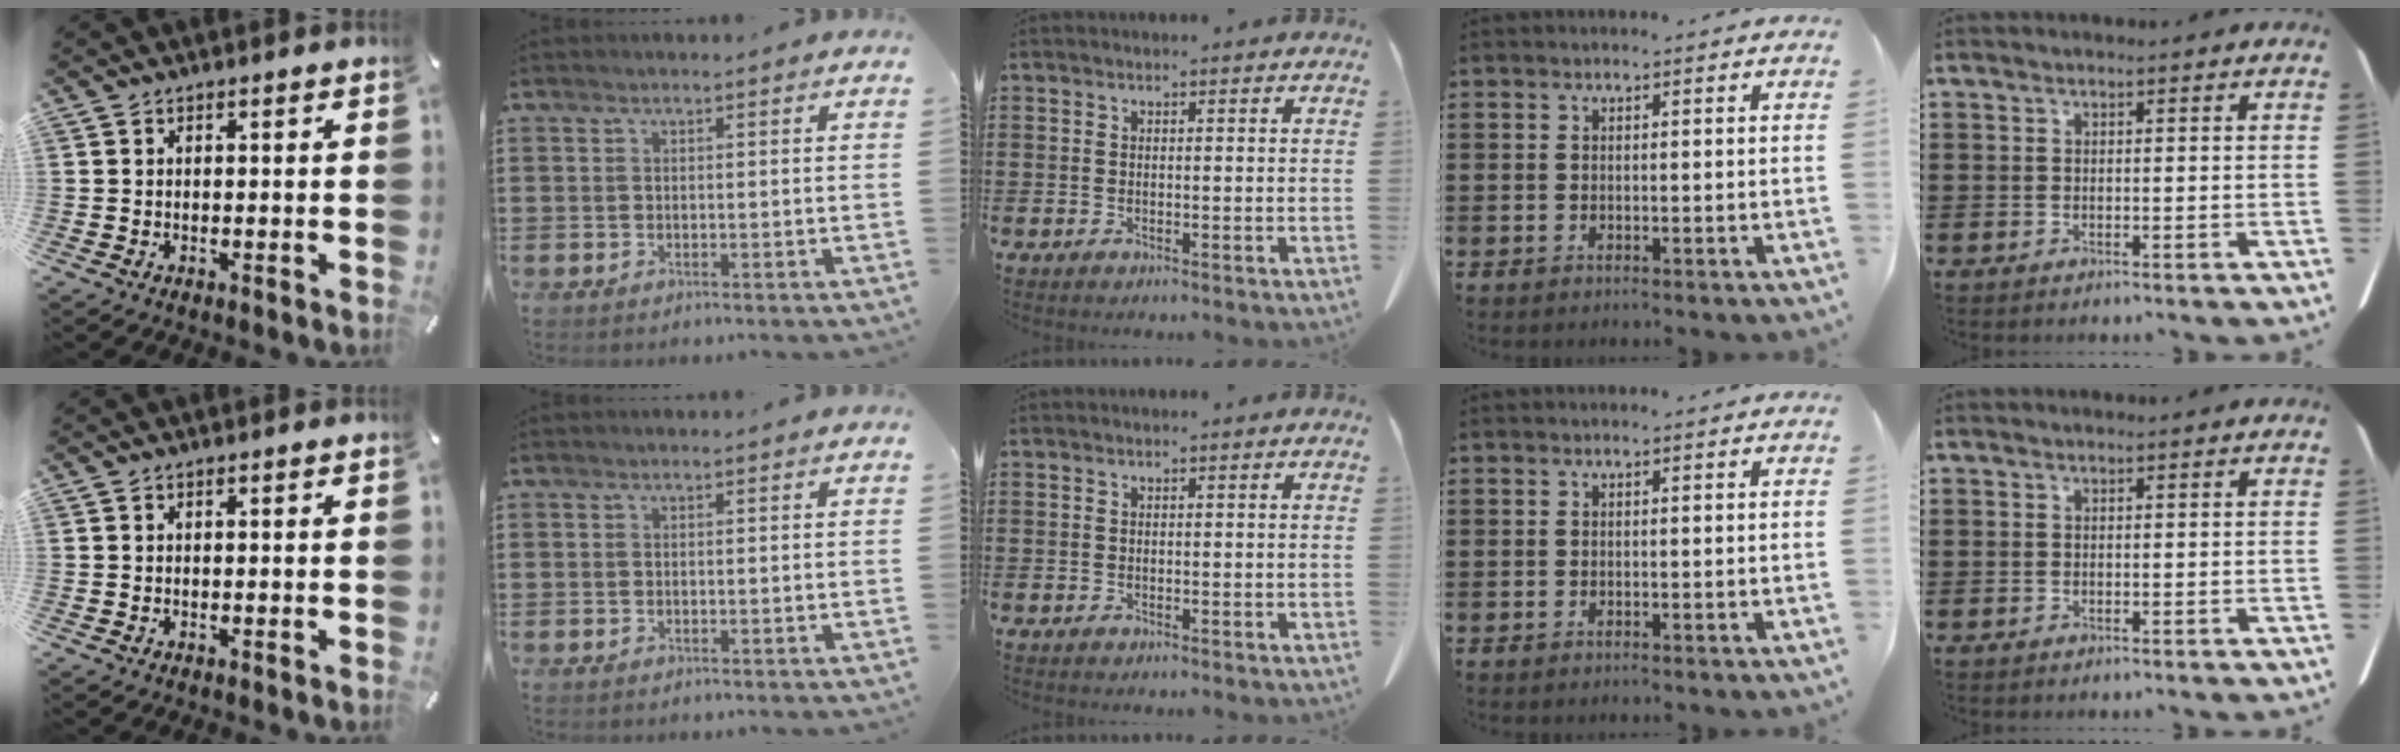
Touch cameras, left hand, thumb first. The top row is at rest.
{}